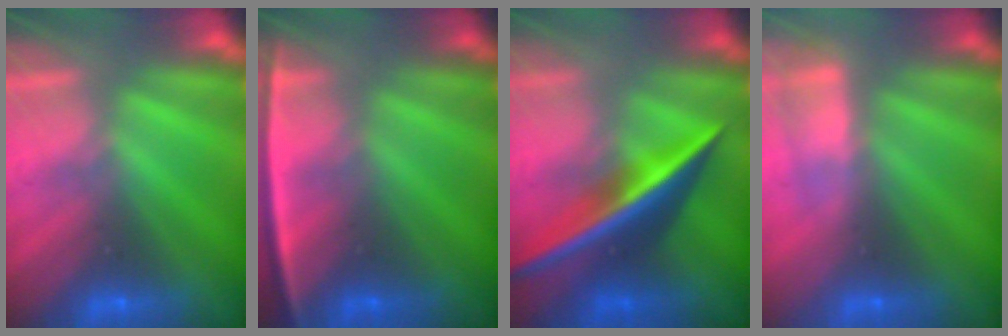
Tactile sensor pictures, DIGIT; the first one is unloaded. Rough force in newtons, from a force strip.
{"total": 2.4}
{"total": 2.6}
{"total": 3.0}